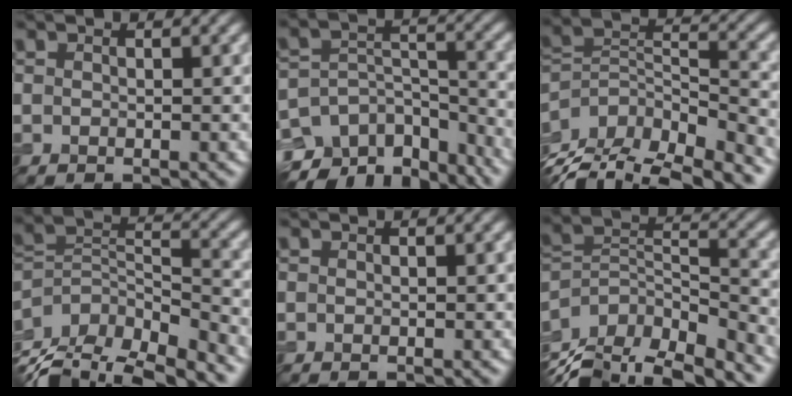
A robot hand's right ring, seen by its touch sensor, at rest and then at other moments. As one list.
[{"total": 8.3, "force": [-6.4, 4.5, 2.8], "torque": [-0.046, 0.016, -0.093]}, {"total": 12.6, "force": [-8.9, 6.0, 6.7], "torque": [-0.134, 0.030, -0.126]}, {"total": 11.8, "force": [-7.8, 5.4, 7.0], "torque": [-0.137, 0.028, -0.108]}, {"total": 0.0}, {"total": 12.1, "force": [-8.7, 5.6, 6.3], "torque": [-0.131, 0.021, -0.123]}]